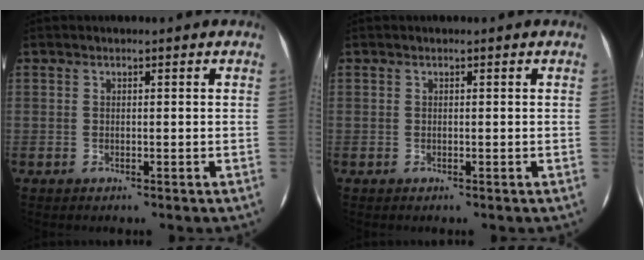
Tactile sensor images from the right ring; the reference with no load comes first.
{"total": 0.0}